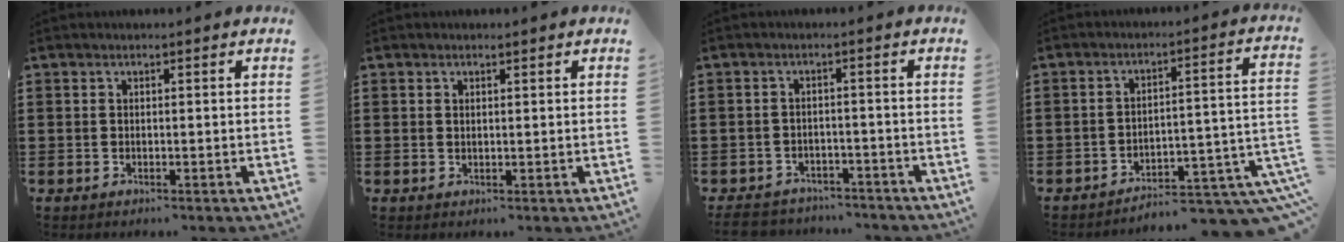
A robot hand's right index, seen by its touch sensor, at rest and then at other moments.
{"total": 0.6, "force": [0.4, 0.2, 0.3], "torque": [-0.008, 0.000, 0.008]}
{"total": 3.7, "force": [-3.5, 0.9, 0.5], "torque": [-0.019, 0.002, -0.075]}
{"total": 5.2, "force": [-4.5, 0.5, 2.6], "torque": [-0.043, -0.008, -0.089]}